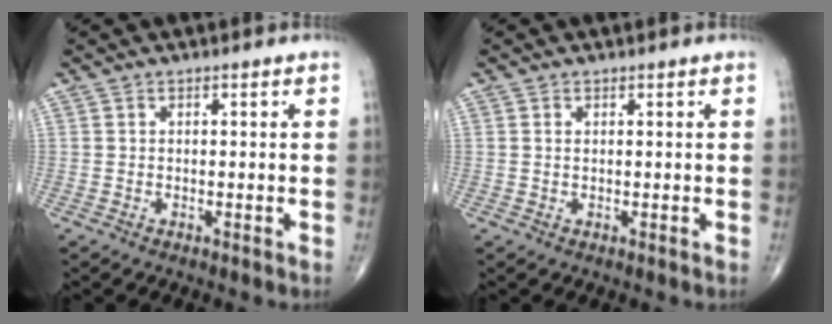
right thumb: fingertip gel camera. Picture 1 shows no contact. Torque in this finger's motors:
{"motor_torque": [-0.08, 0.03, 0.02, 0.11, 0.03]}